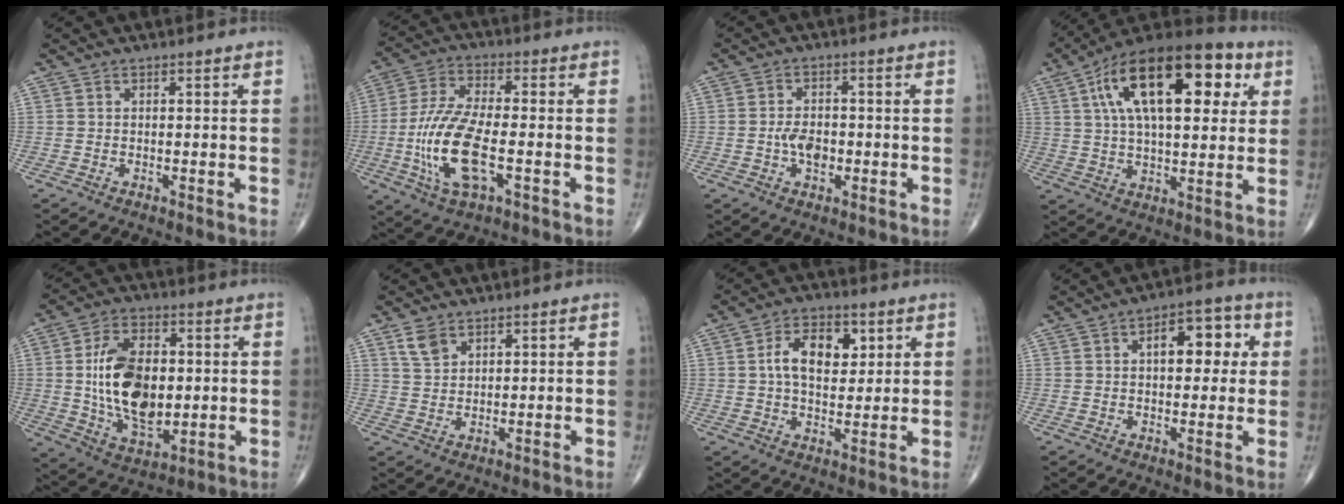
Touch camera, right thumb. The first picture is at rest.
{"total": 14.7, "force": [-3.4, 5.7, 13.2], "torque": [-0.284, 0.010, -0.061]}
{"total": 4.9, "force": [-1.0, 3.0, 3.7], "torque": [-0.053, 0.005, -0.018]}
{"total": 24.3, "force": [8.2, 11.1, 20.0], "torque": [-0.314, 0.014, 0.126]}
{"total": 16.9, "force": [0.6, 9.9, 13.6], "torque": [-0.221, -0.006, 0.018]}
{"total": 3.7, "force": [2.4, 2.2, 1.8], "torque": [-0.028, -0.008, 0.053]}
{"total": 9.8, "force": [2.7, 5.9, 7.3], "torque": [-0.098, -0.002, 0.042]}
{"total": 9.6, "force": [2.3, 5.2, 7.8], "torque": [-0.071, 0.014, 0.027]}